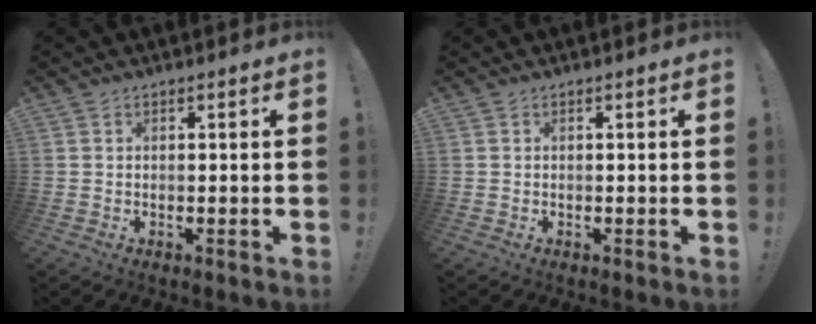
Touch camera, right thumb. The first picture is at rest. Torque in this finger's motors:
{"motor_torque": [0.00, 0.00, 0.00, 0.00, 0.00]}